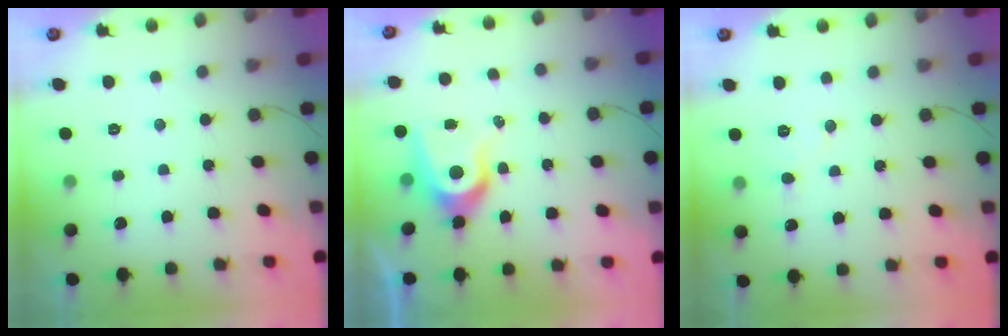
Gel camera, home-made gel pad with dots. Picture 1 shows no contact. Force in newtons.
{"total": 9.1, "press": 9.1, "slide": 0.7}
{"total": 5.9, "press": 5.9, "slide": 0.6}